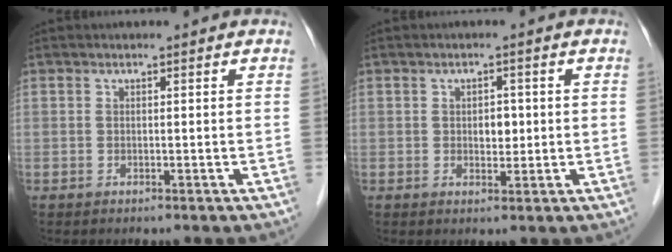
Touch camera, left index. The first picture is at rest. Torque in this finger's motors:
{"motor_torque": [0.10, 0.01, 0.03, 0.02]}